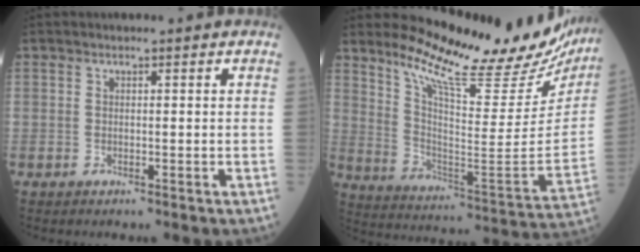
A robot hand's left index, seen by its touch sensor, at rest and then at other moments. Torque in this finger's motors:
{"motor_torque": [1.00, -1.14, 0.38, 0.09]}